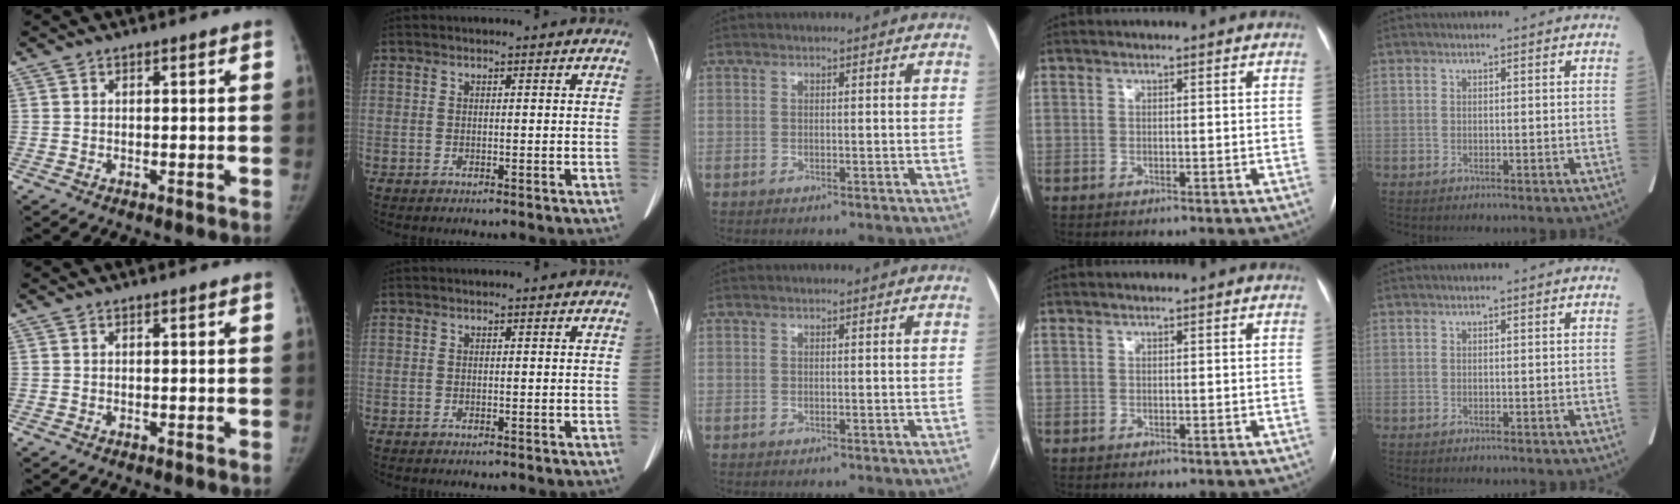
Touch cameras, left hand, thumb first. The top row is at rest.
{}